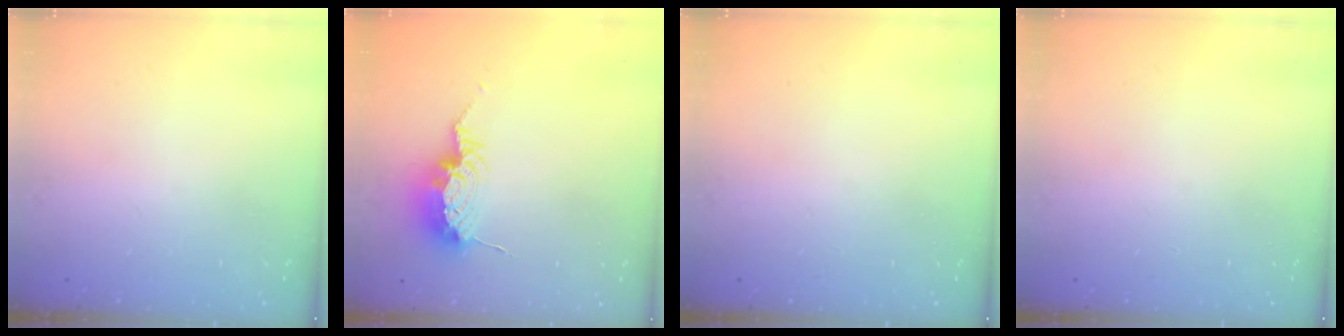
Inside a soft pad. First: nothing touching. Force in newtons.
{"total": 9.3, "press": 9.2, "slide": 1.0}
{"total": 0.0}
{"total": 0.0}